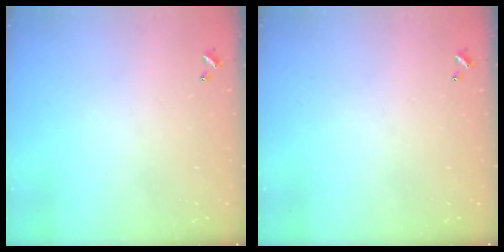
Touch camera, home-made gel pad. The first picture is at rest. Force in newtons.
{"total": 0.0}